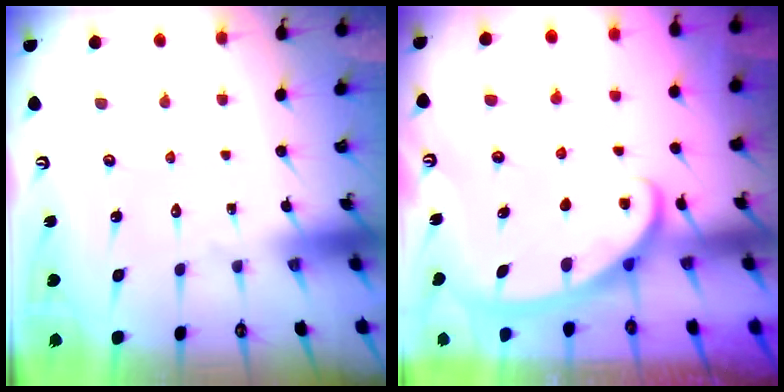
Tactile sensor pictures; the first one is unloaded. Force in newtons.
{"total": 2.9, "press": 2.8, "slide": 0.4}